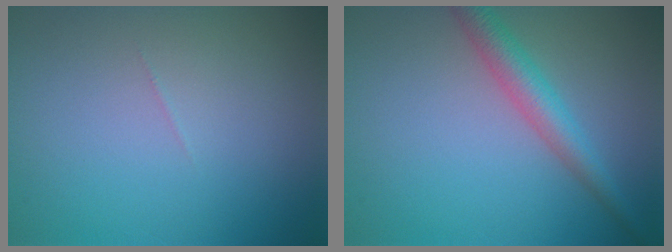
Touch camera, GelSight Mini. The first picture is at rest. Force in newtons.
{"total": 3.3, "press": 3.3, "slide": 0.1}